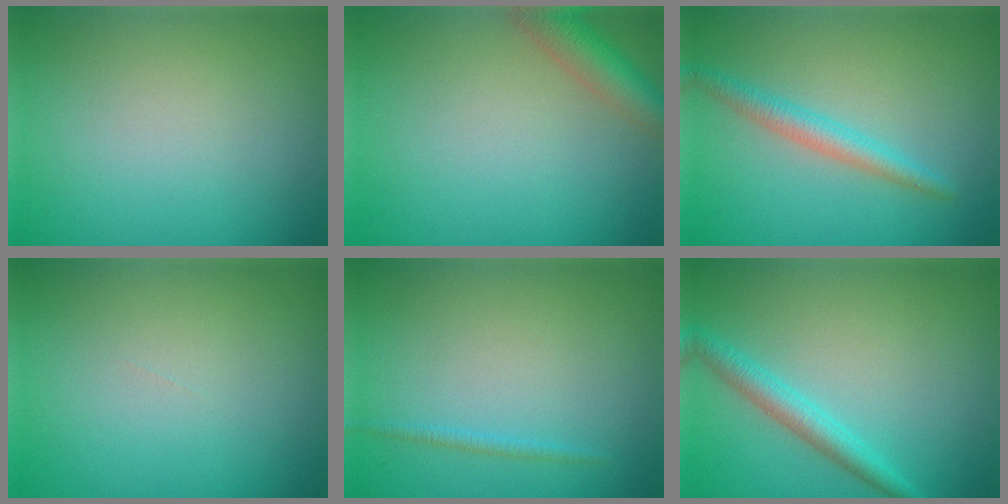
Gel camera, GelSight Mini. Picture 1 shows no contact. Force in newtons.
{"total": 3.8, "press": 3.8, "slide": 0.2}
{"total": 2.4, "press": 2.4, "slide": 0.1}
{"total": 0.0}
{"total": 0.8, "press": 0.8, "slide": 0.1}
{"total": 2.7, "press": 2.7, "slide": 0.1}